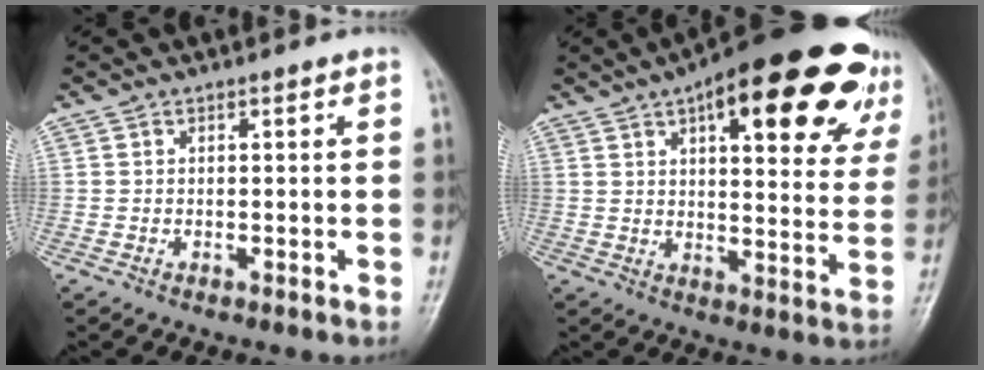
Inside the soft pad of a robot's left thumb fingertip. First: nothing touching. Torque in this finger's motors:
{"motor_torque": [0.84, 0.83, 1.59, -1.18, 0.11]}